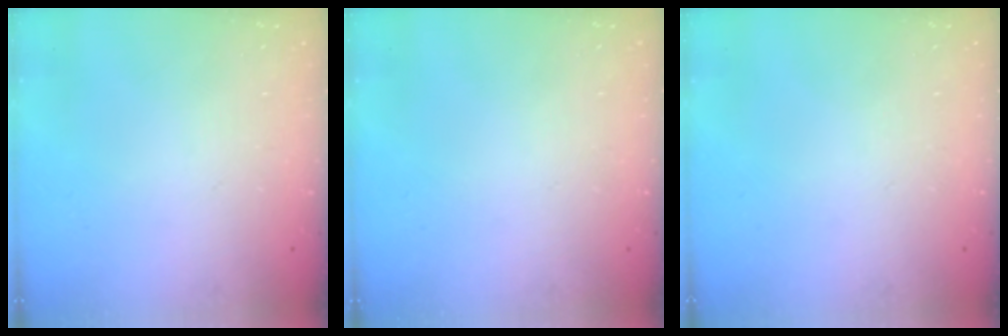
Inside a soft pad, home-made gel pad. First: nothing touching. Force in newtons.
{"total": 0.0}
{"total": 0.0}